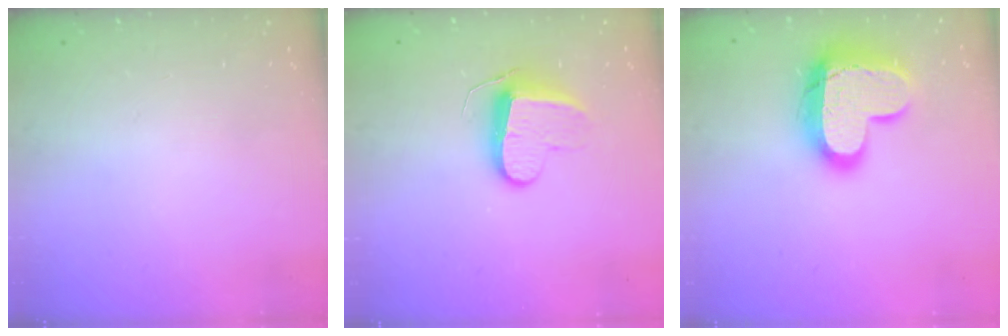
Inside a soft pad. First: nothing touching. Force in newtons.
{"total": 9.7, "press": 9.7, "slide": 0.2}
{"total": 17.1, "press": 17.0, "slide": 1.6}